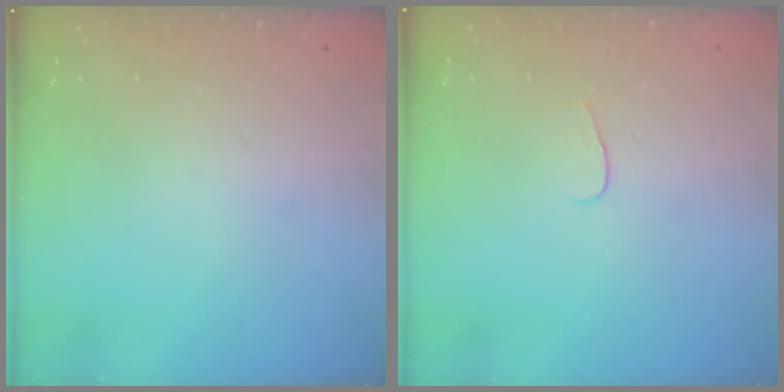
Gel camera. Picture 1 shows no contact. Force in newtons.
{"total": 2.8, "press": 2.8, "slide": 0.3}